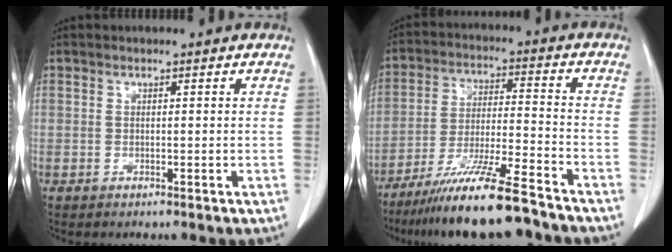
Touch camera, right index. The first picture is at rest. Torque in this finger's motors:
{"motor_torque": [1.09, -1.04, 0.61, 0.18]}